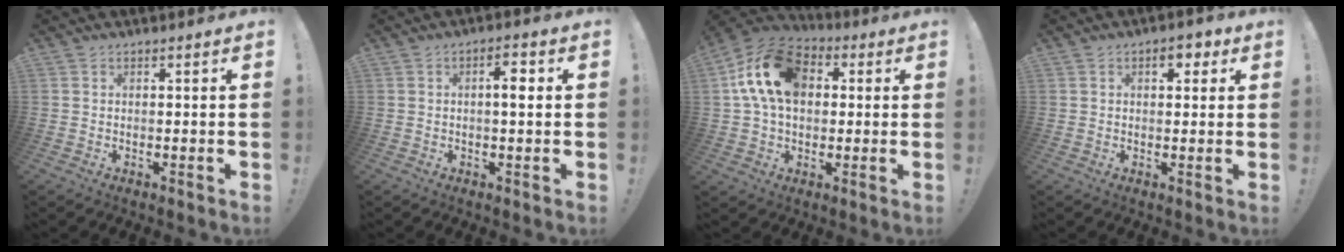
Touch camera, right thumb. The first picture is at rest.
{"total": 4.4, "force": [0.7, 1.0, 4.2], "torque": [-0.058, 0.000, 0.001]}
{"total": 17.6, "force": [4.1, 12.3, 12.0], "torque": [-0.212, 0.010, 0.079]}
{"total": 4.4, "force": [1.7, 2.6, 3.1], "torque": [-0.027, -0.002, 0.023]}